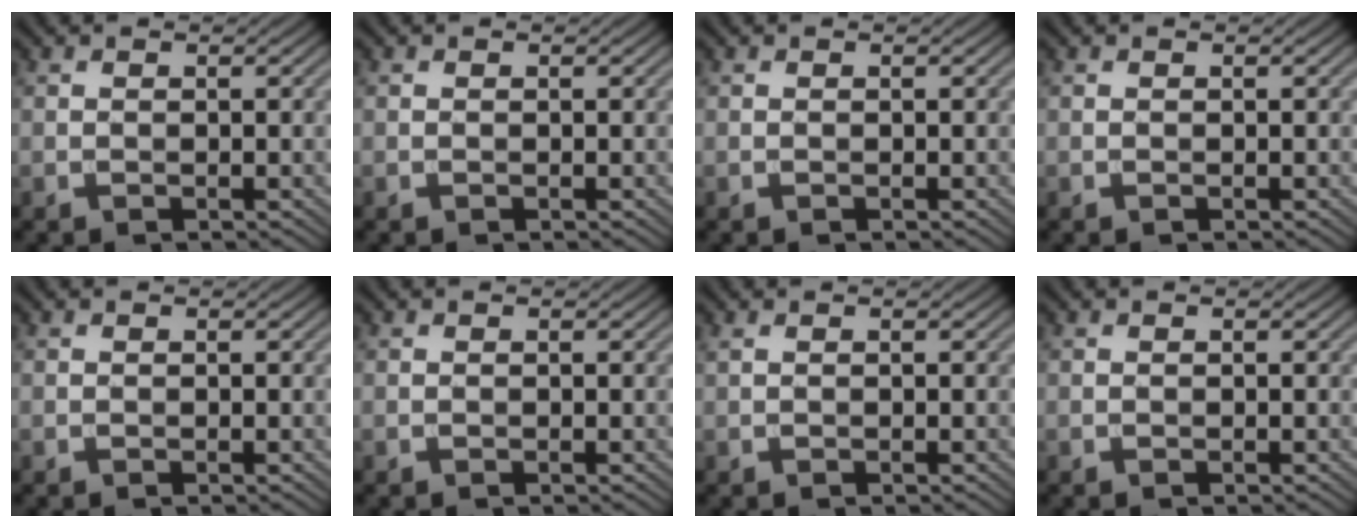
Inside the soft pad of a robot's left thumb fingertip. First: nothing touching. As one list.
[{"total": 0.0}, {"total": 0.0}, {"total": 0.0}, {"total": 0.0}, {"total": 0.0}, {"total": 0.6, "force": [0.3, 0.1, 0.5], "torque": [-0.015, 0.006, 0.005]}, {"total": 0.0}]